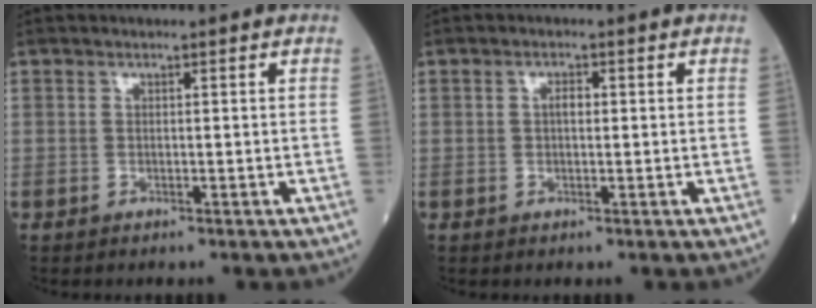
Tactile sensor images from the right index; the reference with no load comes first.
{"total": 1.5, "force": [0.2, 0.6, 1.3], "torque": [-0.026, 0.002, 0.002]}